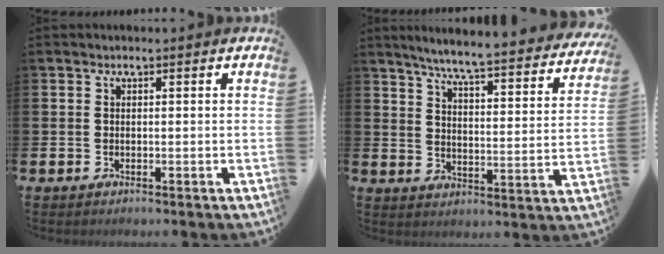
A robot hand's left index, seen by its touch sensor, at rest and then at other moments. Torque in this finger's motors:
{"motor_torque": [0.90, -1.10, 0.90, 0.21]}